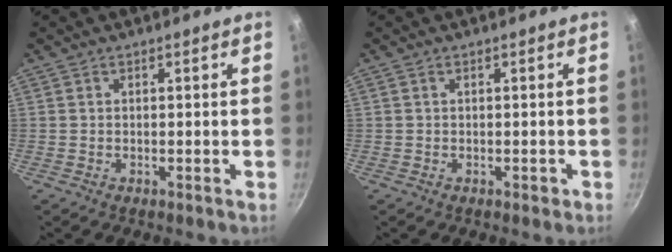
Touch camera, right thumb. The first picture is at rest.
{"total": 1.1, "force": [-0.2, 0.7, 0.8], "torque": [-0.002, 0.006, -0.002]}